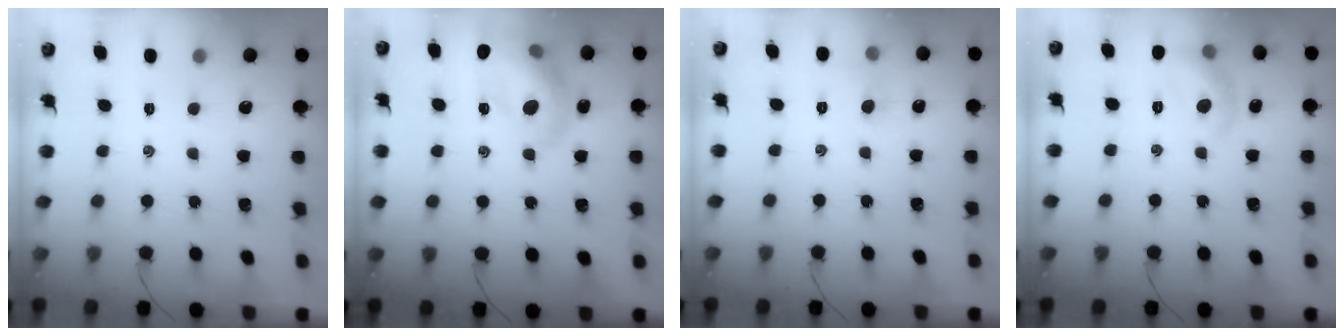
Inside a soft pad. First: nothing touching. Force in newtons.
{"total": 16.3, "press": 16.1, "slide": 1.9}
{"total": 5.0, "press": 4.8, "slide": 1.3}
{"total": 9.6, "press": 9.6, "slide": 0.2}